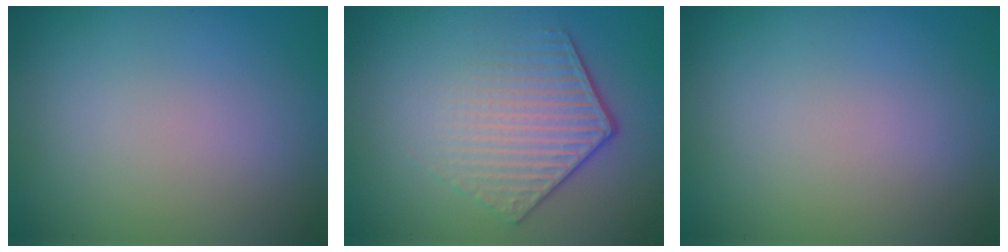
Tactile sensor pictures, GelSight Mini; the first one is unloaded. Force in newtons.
{"total": 4.3, "press": 3.0, "slide": 3.1}
{"total": 0.0}